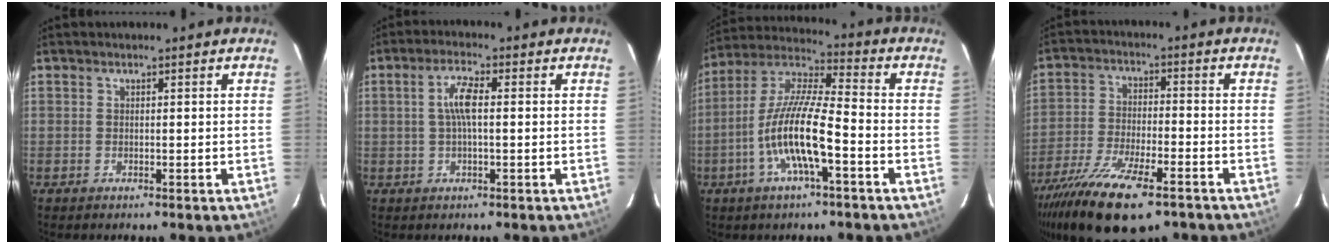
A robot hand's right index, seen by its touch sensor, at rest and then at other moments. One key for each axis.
{"total": 4.6, "fx": 0.3, "fy": 1.1, "fz": 4.5, "tx": -0.087, "ty": 0.008, "tz": 0.007}
{"total": 13.2, "fx": -4.8, "fy": 2.4, "fz": 12.1, "tx": -0.242, "ty": -0.003, "tz": -0.095}
{"total": 18.9, "fx": -13.3, "fy": 6.0, "fz": 12.1, "tx": -0.245, "ty": -0.054, "tz": -0.229}